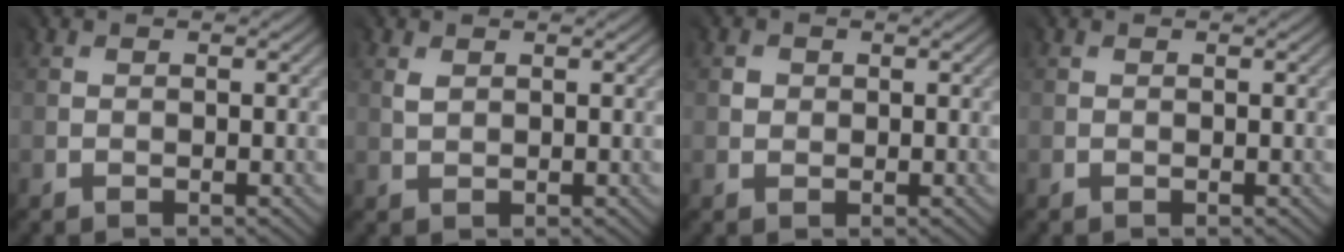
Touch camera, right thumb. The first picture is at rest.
{"total": 1.1, "force": [1.0, 0.5, 0.1], "torque": [-0.008, 0.000, 0.021]}
{"total": 1.1, "force": [0.3, 0.6, -0.9], "torque": [0.010, -0.005, 0.003]}
{"total": 0.0}